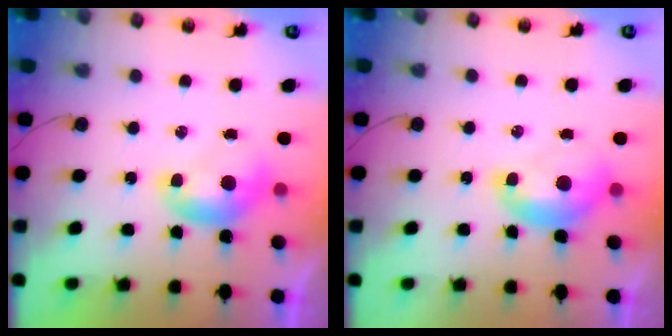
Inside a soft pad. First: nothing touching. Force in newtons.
{"total": 1.5, "press": 1.3, "slide": 0.6}